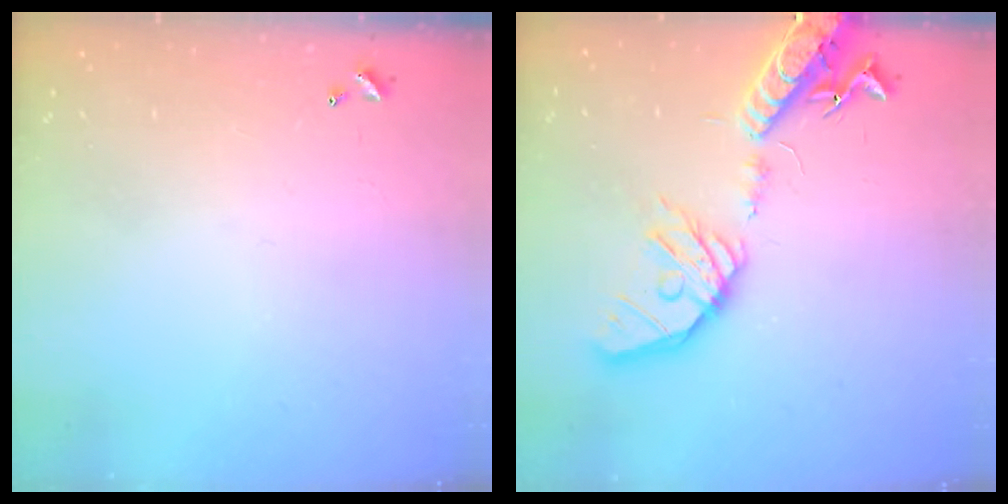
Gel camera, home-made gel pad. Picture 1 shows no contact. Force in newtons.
{"total": 22.7, "press": 22.4, "slide": 3.7}